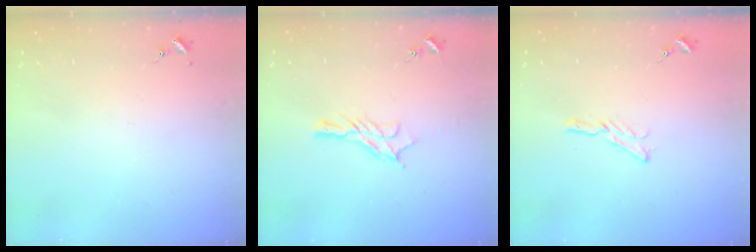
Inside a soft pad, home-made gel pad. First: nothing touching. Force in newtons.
{"total": 8.6, "press": 8.5, "slide": 0.2}
{"total": 5.4, "press": 5.4, "slide": 0.4}